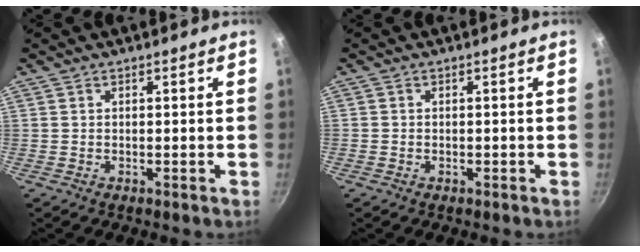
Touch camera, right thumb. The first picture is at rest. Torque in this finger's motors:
{"motor_torque": [2.03, 0.15, 0.14, -1.42, 0.02]}